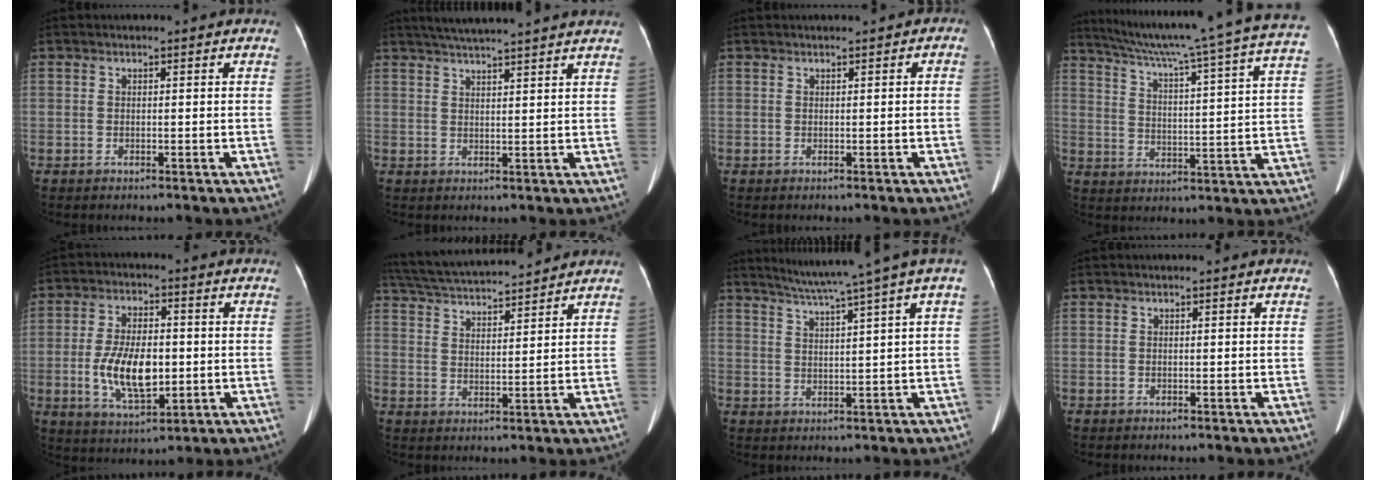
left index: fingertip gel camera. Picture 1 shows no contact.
{"total": 11.5, "force": [10.2, -0.5, 5.2], "torque": [-0.086, 0.027, 0.135]}
{"total": 0.8, "force": [0.1, 0.6, 0.6], "torque": [-0.008, 0.007, -0.002]}
{"total": 26.6, "force": [22.5, -1.3, 14.1], "torque": [-0.228, -0.045, 0.297]}
{"total": 10.3, "force": [-1.6, 4.5, 9.1], "torque": [-0.186, -0.009, -0.022]}
{"total": 12.2, "force": [11.5, 0.9, 3.9], "torque": [-0.086, 0.025, 0.189]}
{"total": 8.9, "force": [6.5, -2.2, 5.7], "torque": [-0.092, 0.005, 0.096]}
{"total": 0.0}